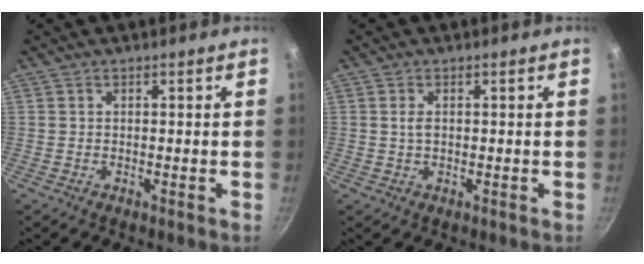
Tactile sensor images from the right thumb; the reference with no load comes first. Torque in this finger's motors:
{"motor_torque": [-0.17, -0.02, 0.05, 0.16, -0.03]}